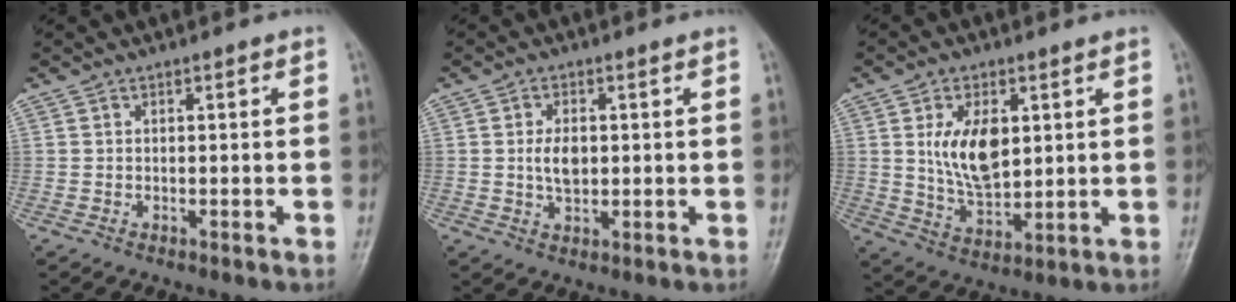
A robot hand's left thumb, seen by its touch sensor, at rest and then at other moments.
{"total": 4.3, "force": [0.5, 2.5, 3.5], "torque": [-0.060, -0.001, 0.011]}
{"total": 10.6, "force": [2.6, 5.7, 8.5], "torque": [-0.134, -0.019, 0.057]}